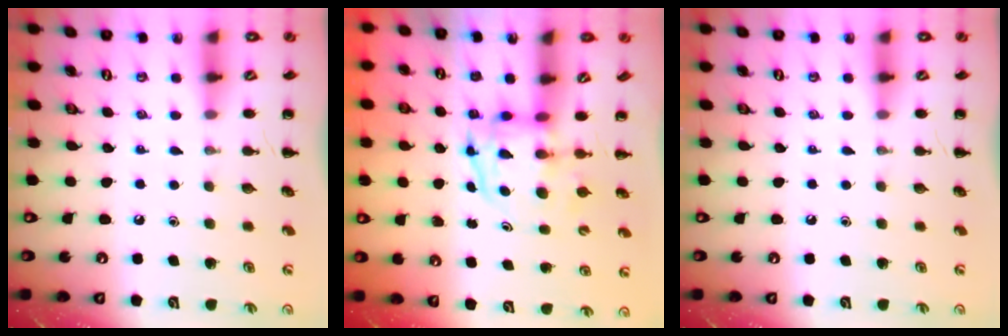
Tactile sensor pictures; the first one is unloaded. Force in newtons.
{"total": 4.0, "press": 3.9, "slide": 0.6}
{"total": 0.0}